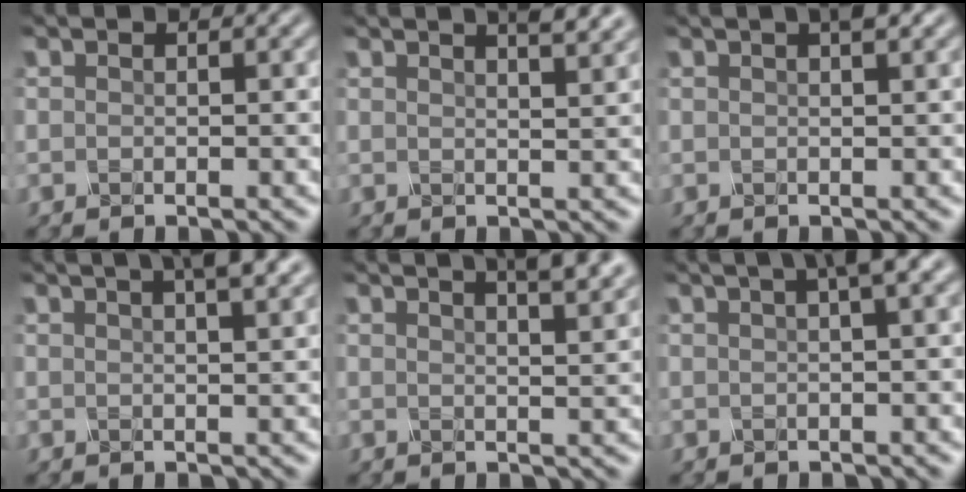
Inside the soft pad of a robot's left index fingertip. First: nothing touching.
{"total": 3.9, "force": [2.8, 1.2, 2.5], "torque": [-0.012, 0.018, 0.010]}
{"total": 1.8, "force": [1.0, 0.4, 1.4], "torque": [-0.014, 0.004, 0.010]}
{"total": 5.7, "force": [3.5, 1.9, 4.2], "torque": [-0.031, 0.029, 0.018]}
{"total": 6.3, "force": [4.2, 2.0, 4.2], "torque": [-0.024, 0.033, 0.024]}
{"total": 3.7, "force": [1.8, 0.6, 3.1], "torque": [-0.040, 0.014, 0.025]}